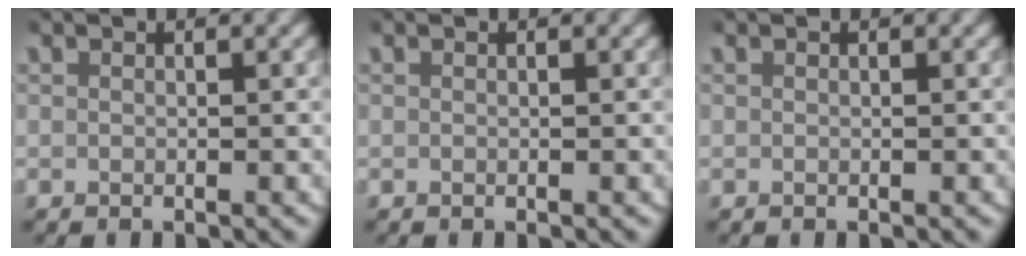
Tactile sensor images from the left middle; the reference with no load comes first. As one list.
[{"total": 0.0}, {"total": 0.0}]